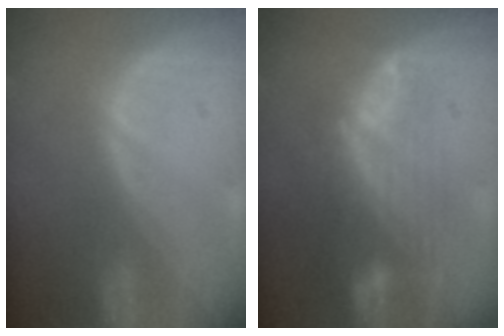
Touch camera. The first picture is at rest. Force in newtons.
{"total": 8.7, "press": 7.8, "slide": 3.8}